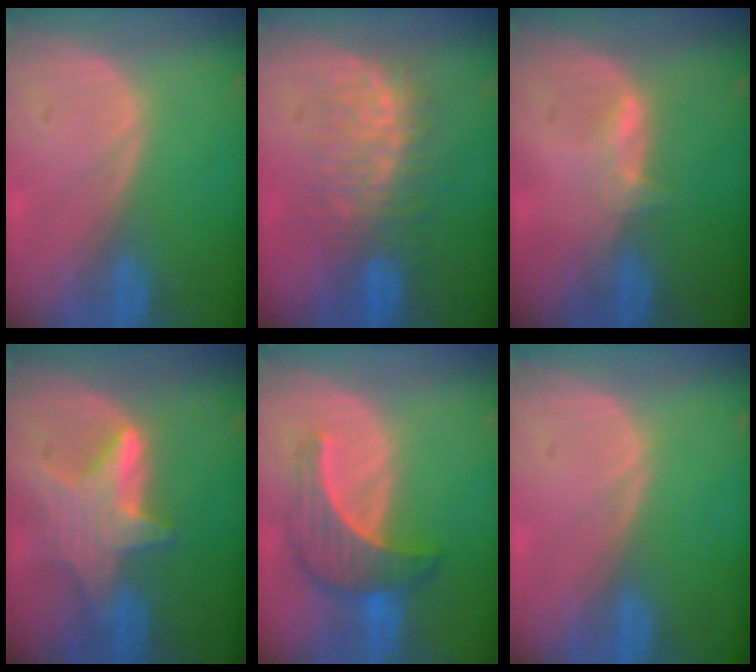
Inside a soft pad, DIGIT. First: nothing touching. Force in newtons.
{"total": 7.7, "press": 7.6, "slide": 1.4}
{"total": 2.1, "press": 2.0, "slide": 0.4}
{"total": 6.6, "press": 6.6, "slide": 0.2}
{"total": 6.9, "press": 6.8, "slide": 1.2}
{"total": 0.0}